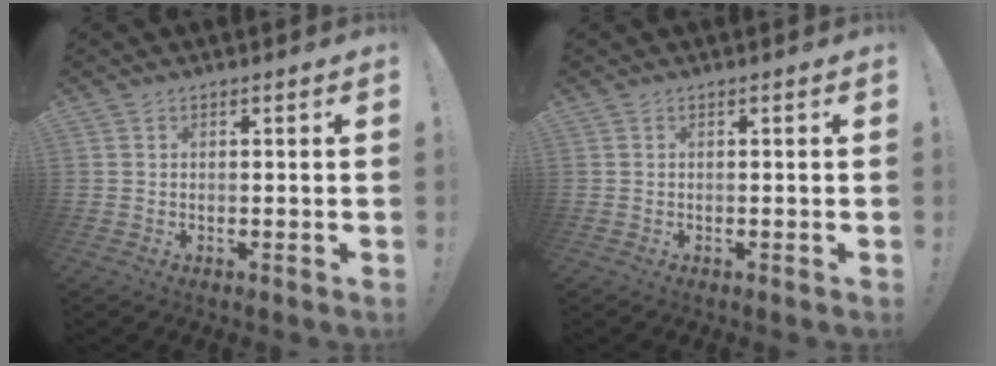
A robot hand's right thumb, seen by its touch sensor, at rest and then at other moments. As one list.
[{"total": 0.0}]